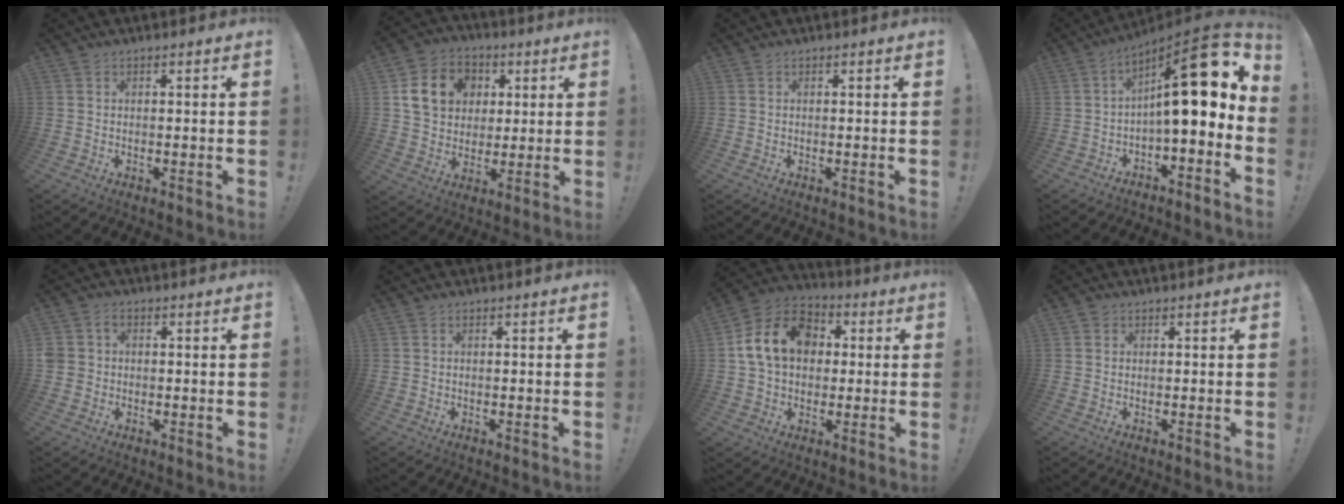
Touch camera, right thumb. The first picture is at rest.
{"total": 13.2, "force": [3.9, 11.0, 6.1], "torque": [-0.090, 0.001, 0.082]}
{"total": 0.0}
{"total": 20.3, "force": [4.4, 5.9, 18.9], "torque": [-0.278, -0.021, 0.073]}
{"total": 3.1, "force": [-0.3, 2.8, 1.3], "torque": [-0.029, 0.010, -0.004]}
{"total": 0.0}
{"total": 16.1, "force": [3.3, 12.3, 9.8], "torque": [-0.162, 0.018, 0.069]}
{"total": 1.0, "force": [0.5, 0.8, -0.3], "torque": [0.012, -0.001, 0.007]}